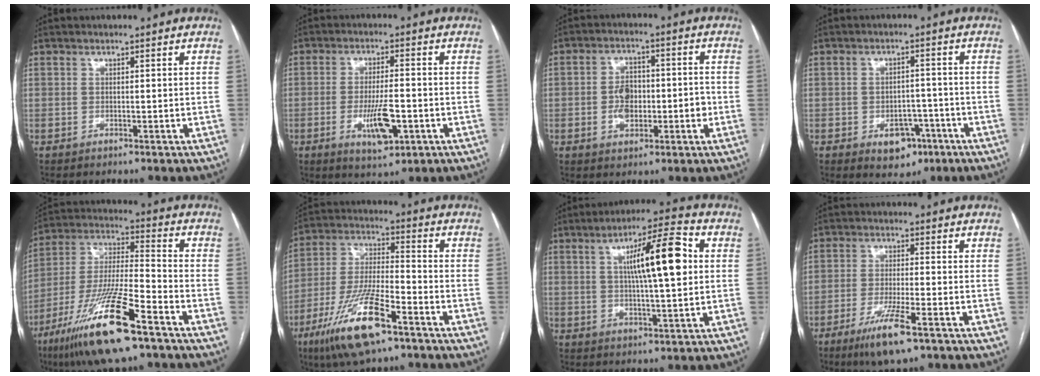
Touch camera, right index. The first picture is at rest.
{"total": 4.1, "force": [-1.1, 1.1, 3.8], "torque": [-0.072, -0.005, -0.013]}
{"total": 6.8, "force": [-1.2, 4.1, 5.2], "torque": [-0.093, 0.018, -0.016]}
{"total": 6.0, "force": [-3.0, 4.0, 3.4], "torque": [-0.041, 0.007, -0.035]}
{"total": 18.5, "force": [-11.0, 2.2, 14.8], "torque": [-0.311, -0.040, -0.203]}
{"total": 14.9, "force": [-8.5, 3.3, 11.7], "torque": [-0.241, -0.017, -0.152]}
{"total": 12.4, "force": [2.5, 1.6, 12.1], "torque": [-0.193, 0.019, 0.039]}
{"total": 7.7, "force": [-4.6, 0.6, 6.1], "torque": [-0.118, -0.017, -0.079]}